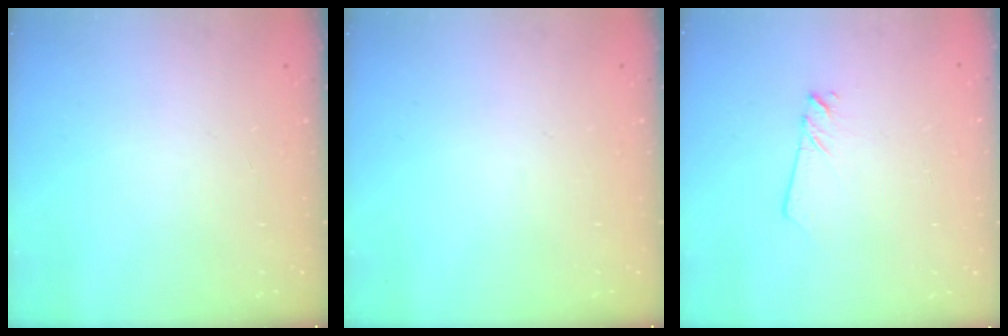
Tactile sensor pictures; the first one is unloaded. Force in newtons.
{"total": 0.0}
{"total": 2.0, "press": 2.0, "slide": 0.1}